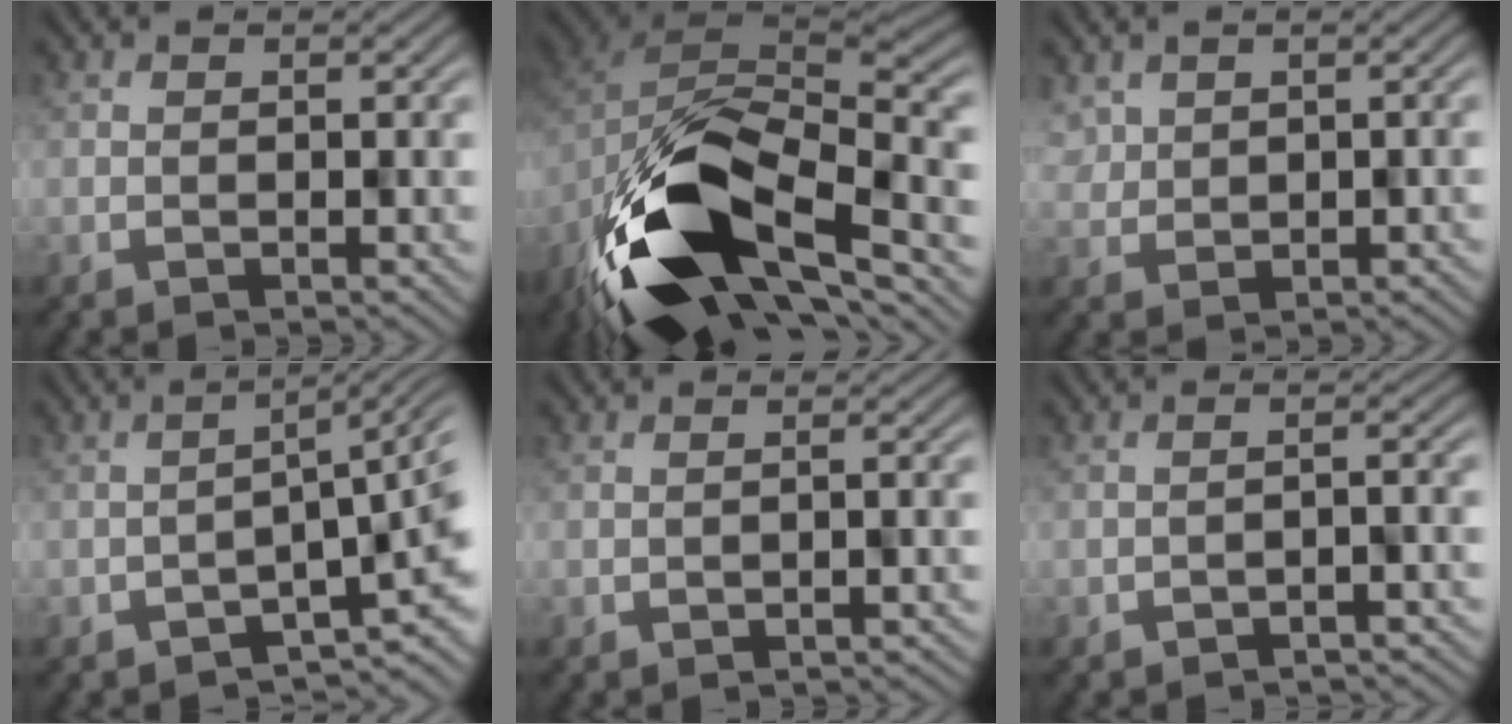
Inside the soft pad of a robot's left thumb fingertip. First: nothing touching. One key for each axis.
{"total": 15.8, "fx": -7.5, "fy": 8.8, "fz": 10.7, "tx": -0.237, "ty": -0.036, "tz": -0.127}
{"total": 3.5, "fx": 1.7, "fy": 2.9, "fz": 0.8, "tx": -0.016, "ty": 0.000, "tz": 0.031}
{"total": 3.4, "fx": -1.8, "fy": 0.5, "fz": 2.9, "tx": -0.027, "ty": 0.006, "tz": -0.025}
{"total": 1.0, "fx": -0.6, "fy": -0.2, "fz": -0.8, "tx": 0.015, "ty": 0.004, "tz": -0.012}
{"total": 1.7, "fx": -1.7, "fy": 0.0, "fz": -0.3, "tx": 0.012, "ty": 0.008, "tz": -0.030}